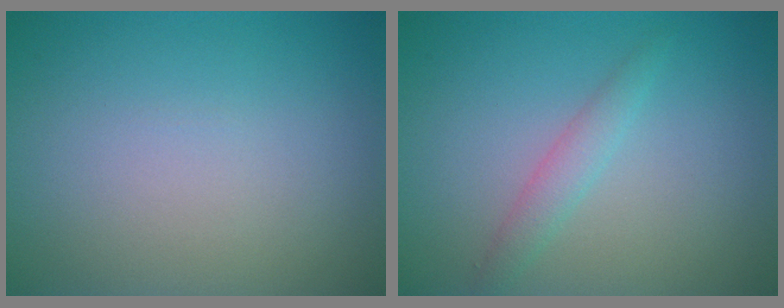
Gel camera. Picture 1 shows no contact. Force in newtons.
{"total": 1.7, "press": 1.7, "slide": 0.1}